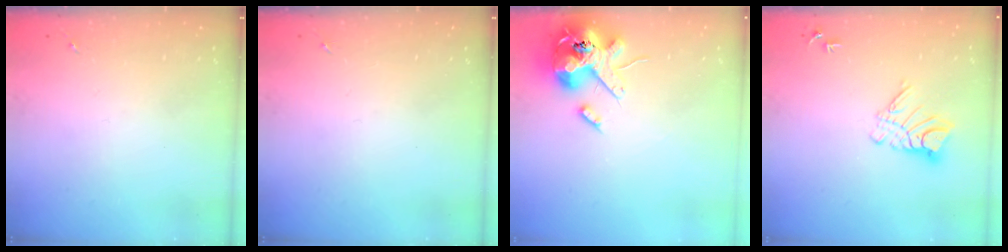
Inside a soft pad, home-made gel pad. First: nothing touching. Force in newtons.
{"total": 0.0}
{"total": 15.3, "press": 15.1, "slide": 2.5}
{"total": 9.5, "press": 9.5, "slide": 0.9}